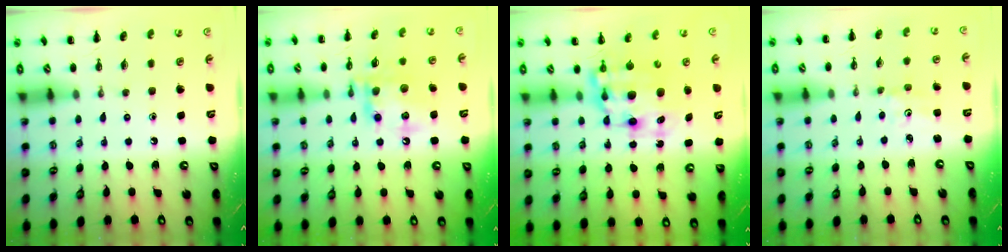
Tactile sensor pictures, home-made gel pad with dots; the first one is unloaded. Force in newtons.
{"total": 14.5, "press": 14.3, "slide": 2.3}
{"total": 9.7, "press": 9.4, "slide": 2.6}
{"total": 1.2, "press": 1.1, "slide": 0.4}